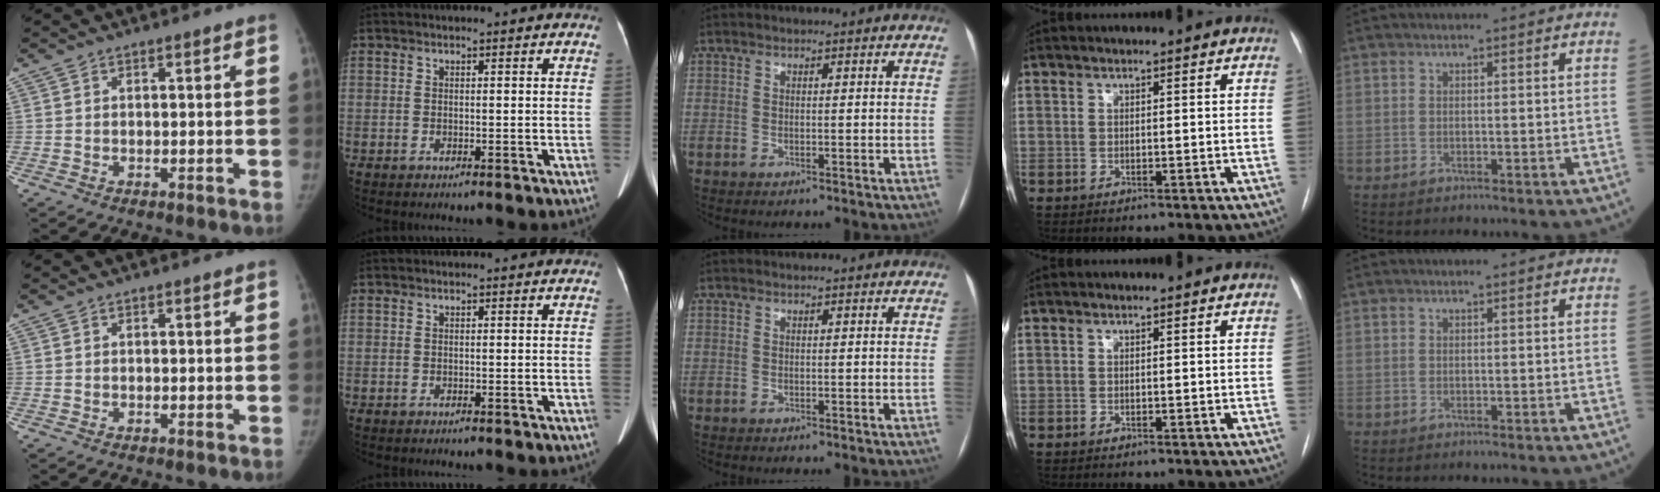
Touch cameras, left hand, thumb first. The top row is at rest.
{}